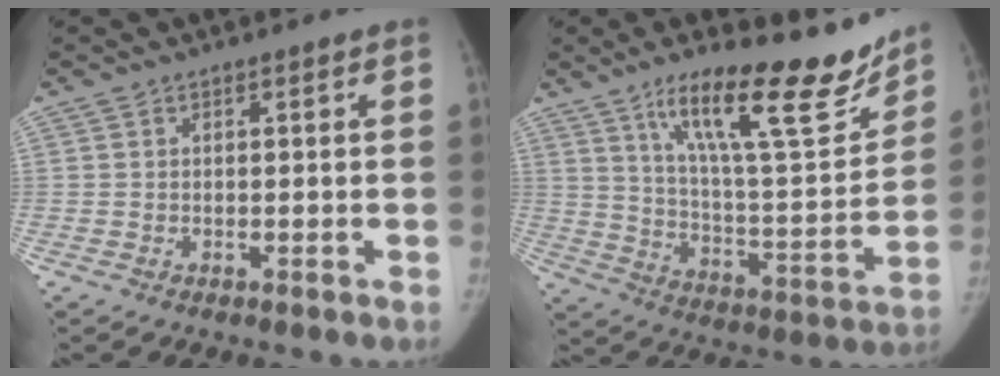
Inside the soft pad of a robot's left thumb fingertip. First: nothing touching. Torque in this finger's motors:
{"motor_torque": [1.06, -0.17, 1.72, -1.05, 0.36]}